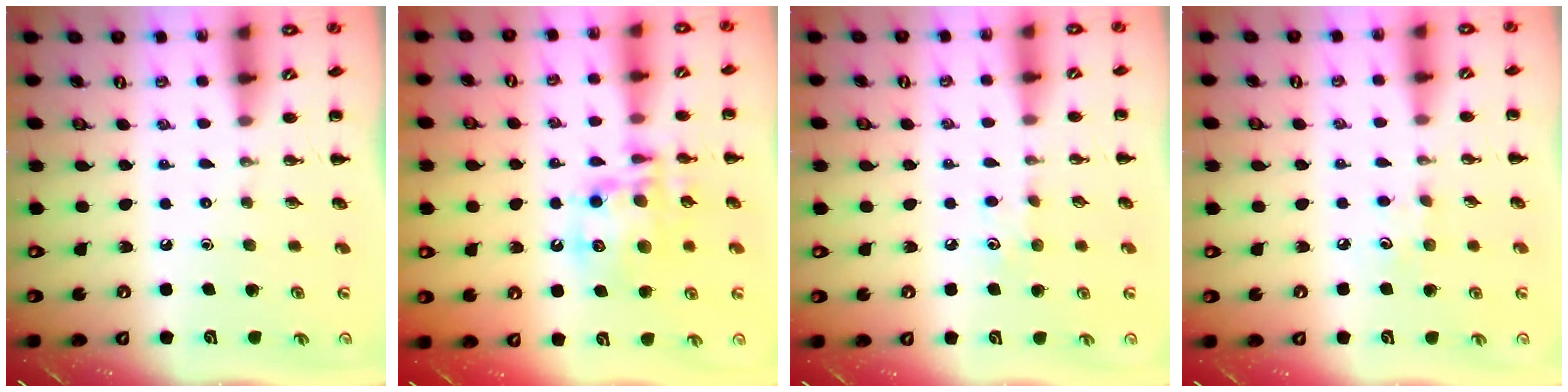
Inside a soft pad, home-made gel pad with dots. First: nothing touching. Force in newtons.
{"total": 13.2, "press": 12.8, "slide": 3.3}
{"total": 5.3, "press": 5.1, "slide": 1.4}
{"total": 6.0, "press": 5.7, "slide": 1.7}